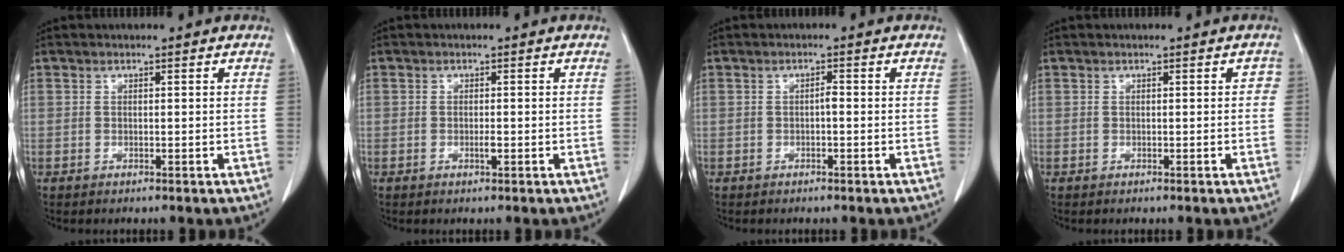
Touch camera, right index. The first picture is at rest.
{"total": 0.9, "force": [-0.3, 0.2, 0.9], "torque": [-0.017, -0.001, -0.004]}
{"total": 0.9, "force": [-0.2, 0.2, 0.9], "torque": [-0.015, 0.003, -0.004]}
{"total": 0.8, "force": [0.0, 0.6, 0.5], "torque": [0.005, 0.008, -0.002]}